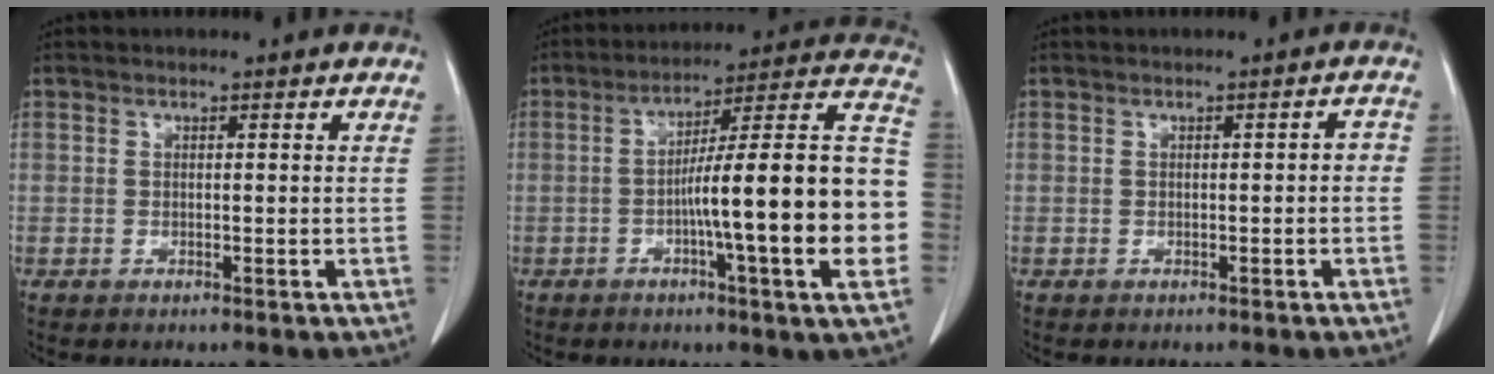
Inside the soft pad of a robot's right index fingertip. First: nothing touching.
{"total": 22.1, "force": [-3.5, 0.5, 21.8], "torque": [-0.240, 0.027, -0.057]}
{"total": 1.4, "force": [-0.4, 0.6, 1.2], "torque": [-0.011, 0.005, -0.005]}